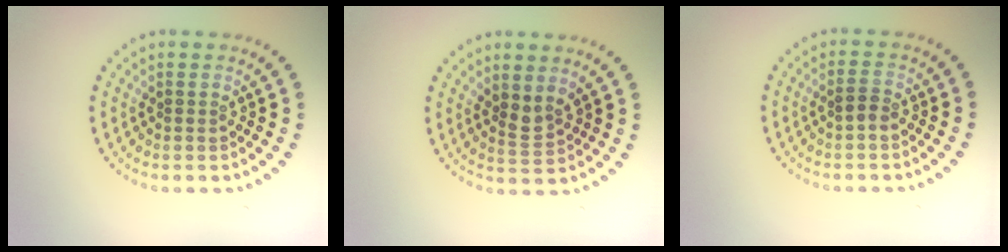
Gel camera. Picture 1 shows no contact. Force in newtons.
{"total": 1.9, "press": 1.4, "slide": 1.2}
{"total": 1.2, "press": 1.2, "slide": 0.4}